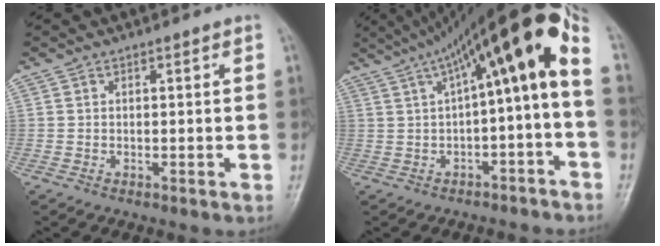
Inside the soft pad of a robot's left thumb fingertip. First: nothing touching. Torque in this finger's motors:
{"motor_torque": [0.50, 0.73, 2.45, -0.32, 0.36]}